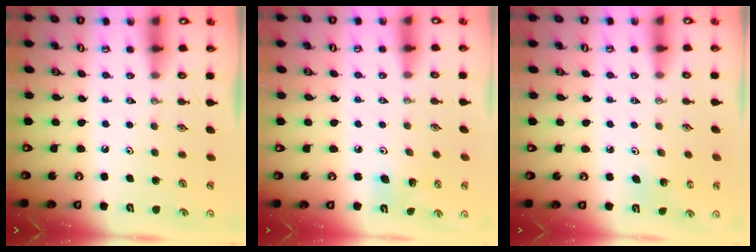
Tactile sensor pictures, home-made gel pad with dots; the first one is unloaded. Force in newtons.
{"total": 6.5, "press": 6.4, "slide": 1.2}
{"total": 3.0, "press": 2.9, "slide": 0.4}